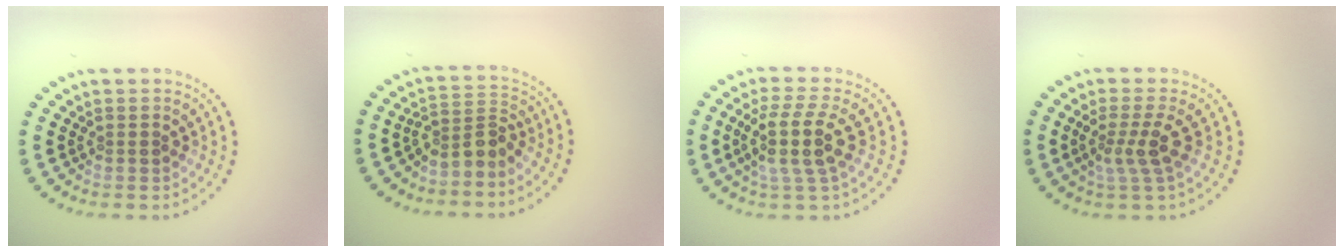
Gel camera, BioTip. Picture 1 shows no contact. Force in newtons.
{"total": 2.6, "press": 1.7, "slide": 2.0}
{"total": 4.2, "press": 3.5, "slide": 2.2}
{"total": 2.6, "press": 2.0, "slide": 1.8}